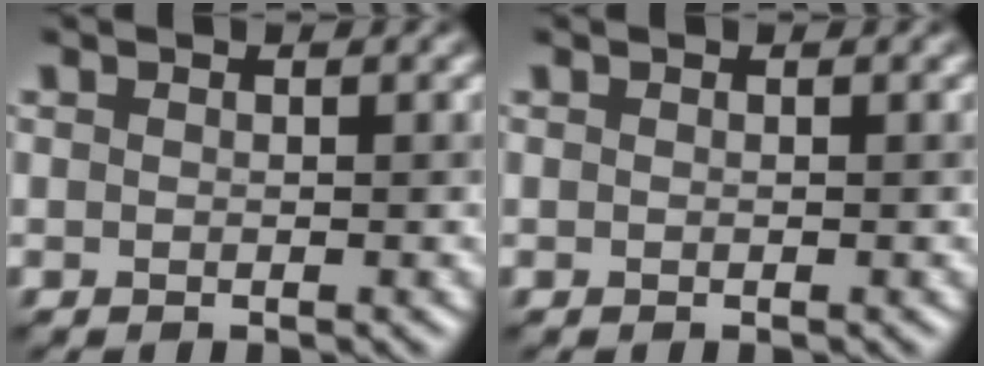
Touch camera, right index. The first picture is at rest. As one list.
[{"total": 0.0}]